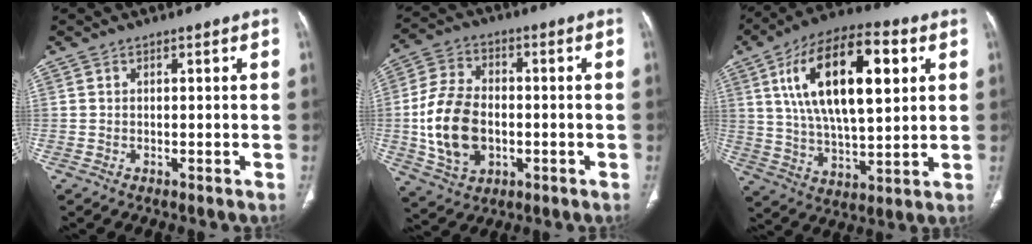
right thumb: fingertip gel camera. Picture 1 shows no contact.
{"total": 14.6, "force": [-1.8, 10.0, 10.4], "torque": [-0.190, 0.013, -0.025]}
{"total": 22.7, "force": [6.9, 10.1, 19.2], "torque": [-0.314, -0.004, 0.112]}